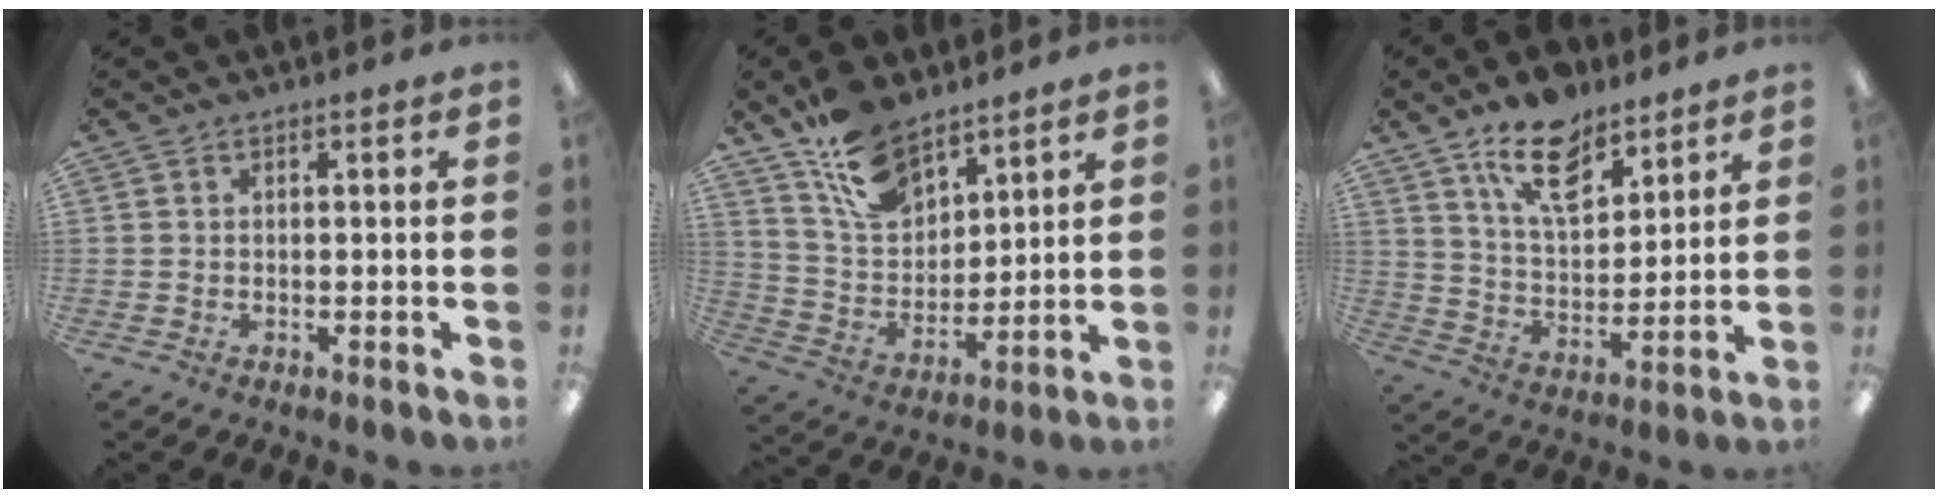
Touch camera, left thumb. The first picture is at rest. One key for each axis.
{"total": 14.1, "fx": 10.2, "fy": 7.4, "fz": 6.4, "tx": -0.135, "ty": -0.044, "tz": 0.195}
{"total": 13.9, "fx": 9.7, "fy": 6.7, "fz": 7.4, "tx": -0.114, "ty": -0.049, "tz": 0.173}